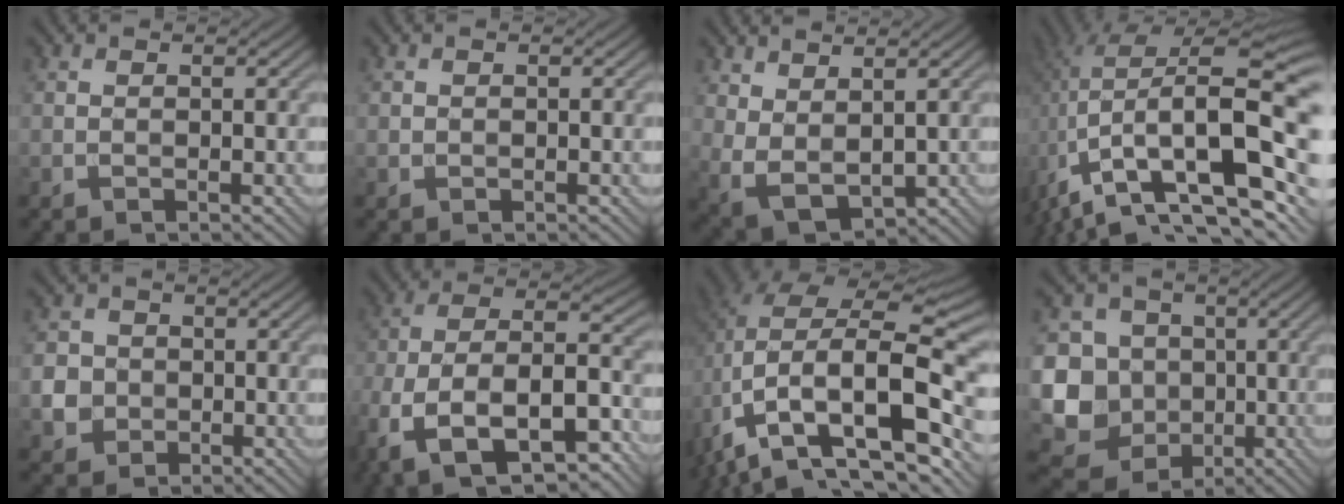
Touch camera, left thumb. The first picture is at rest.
{"total": 0.5, "force": [0.0, 0.5, 0.1], "torque": [0.000, -0.004, -0.001]}
{"total": 5.1, "force": [2.4, 2.7, 3.5], "torque": [-0.089, -0.013, 0.058]}
{"total": 18.2, "force": [-4.4, 7.7, 15.9], "torque": [-0.277, -0.003, -0.059]}
{"total": 4.8, "force": [-0.8, 4.5, 1.3], "torque": [-0.038, -0.002, -0.029]}
{"total": 16.3, "force": [-8.3, 8.2, 11.5], "torque": [-0.244, -0.025, -0.141]}
{"total": 17.1, "force": [-7.0, 8.3, 13.1], "torque": [-0.282, -0.018, -0.119]}
{"total": 11.6, "force": [-2.0, 10.6, 4.3], "torque": [-0.139, -0.023, -0.063]}